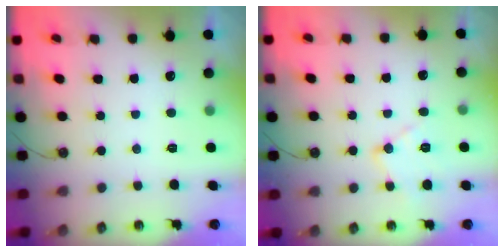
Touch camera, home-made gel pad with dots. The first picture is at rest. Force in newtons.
{"total": 11.2, "press": 11.1, "slide": 0.8}